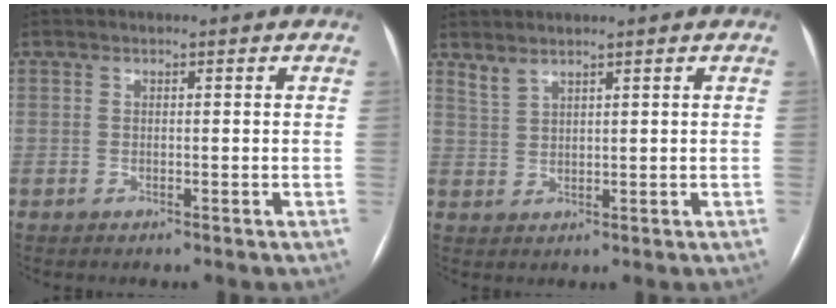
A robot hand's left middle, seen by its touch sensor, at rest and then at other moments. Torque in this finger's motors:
{"motor_torque": [0.16, -0.24, -0.02, 0.00]}